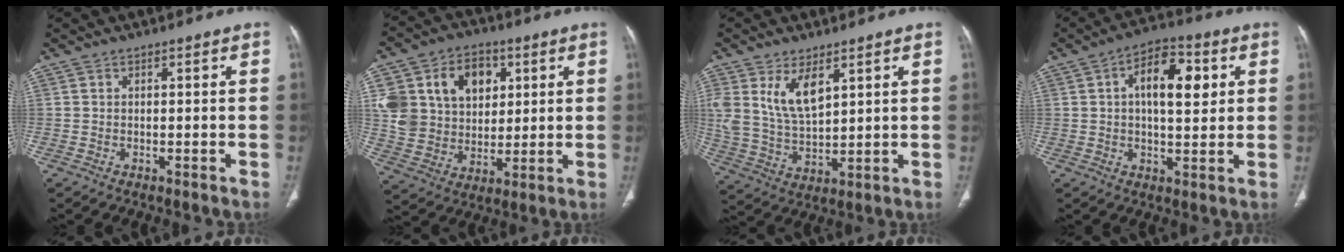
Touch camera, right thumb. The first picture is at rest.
{"total": 18.6, "force": [5.8, 14.3, 10.3], "torque": [-0.162, 0.007, 0.114]}
{"total": 10.1, "force": [4.8, 5.0, 7.3], "torque": [-0.129, -0.022, 0.106]}
{"total": 11.5, "force": [2.8, 5.5, 9.7], "torque": [-0.129, 0.005, 0.038]}